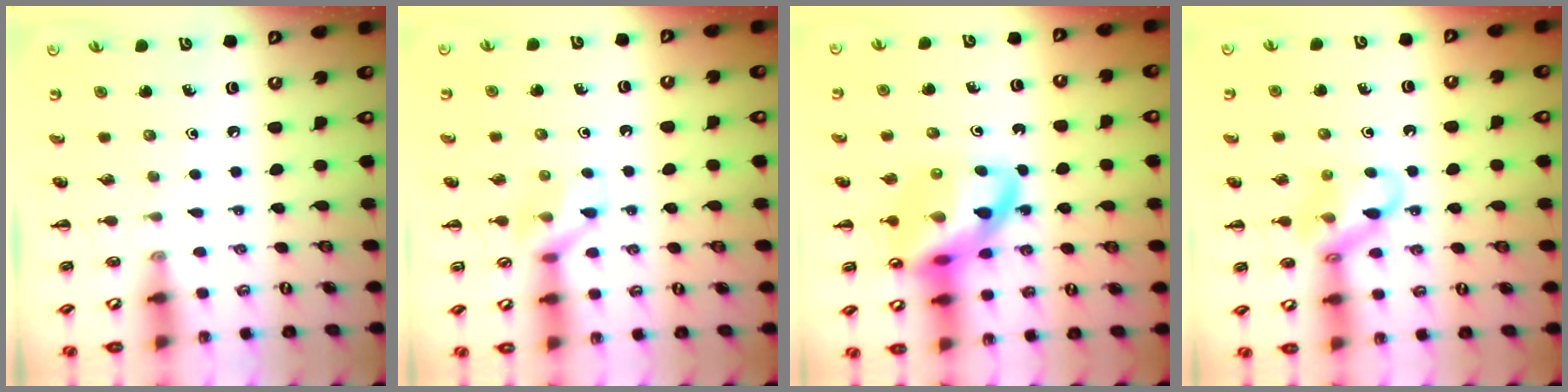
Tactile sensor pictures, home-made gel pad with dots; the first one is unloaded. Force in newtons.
{"total": 8.3, "press": 8.3, "slide": 0.4}
{"total": 16.4, "press": 16.1, "slide": 3.1}
{"total": 12.5, "press": 12.4, "slide": 1.7}